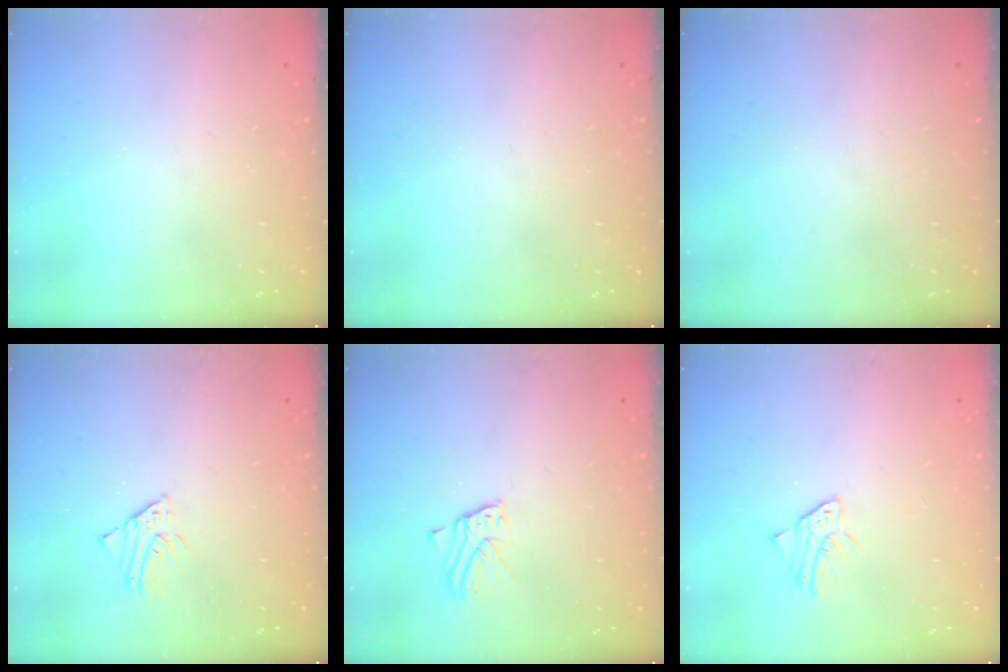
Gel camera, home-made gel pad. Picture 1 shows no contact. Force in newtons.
{"total": 0.0}
{"total": 0.0}
{"total": 1.3, "press": 1.3, "slide": 0.1}
{"total": 3.4, "press": 3.4, "slide": 0.2}
{"total": 2.1, "press": 2.1, "slide": 0.2}